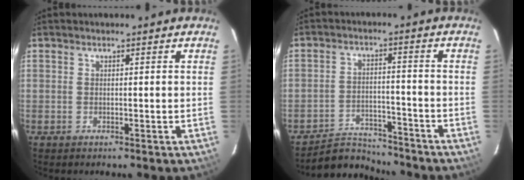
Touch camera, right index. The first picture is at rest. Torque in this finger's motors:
{"motor_torque": [-0.42, -0.26, -0.76, -0.18]}